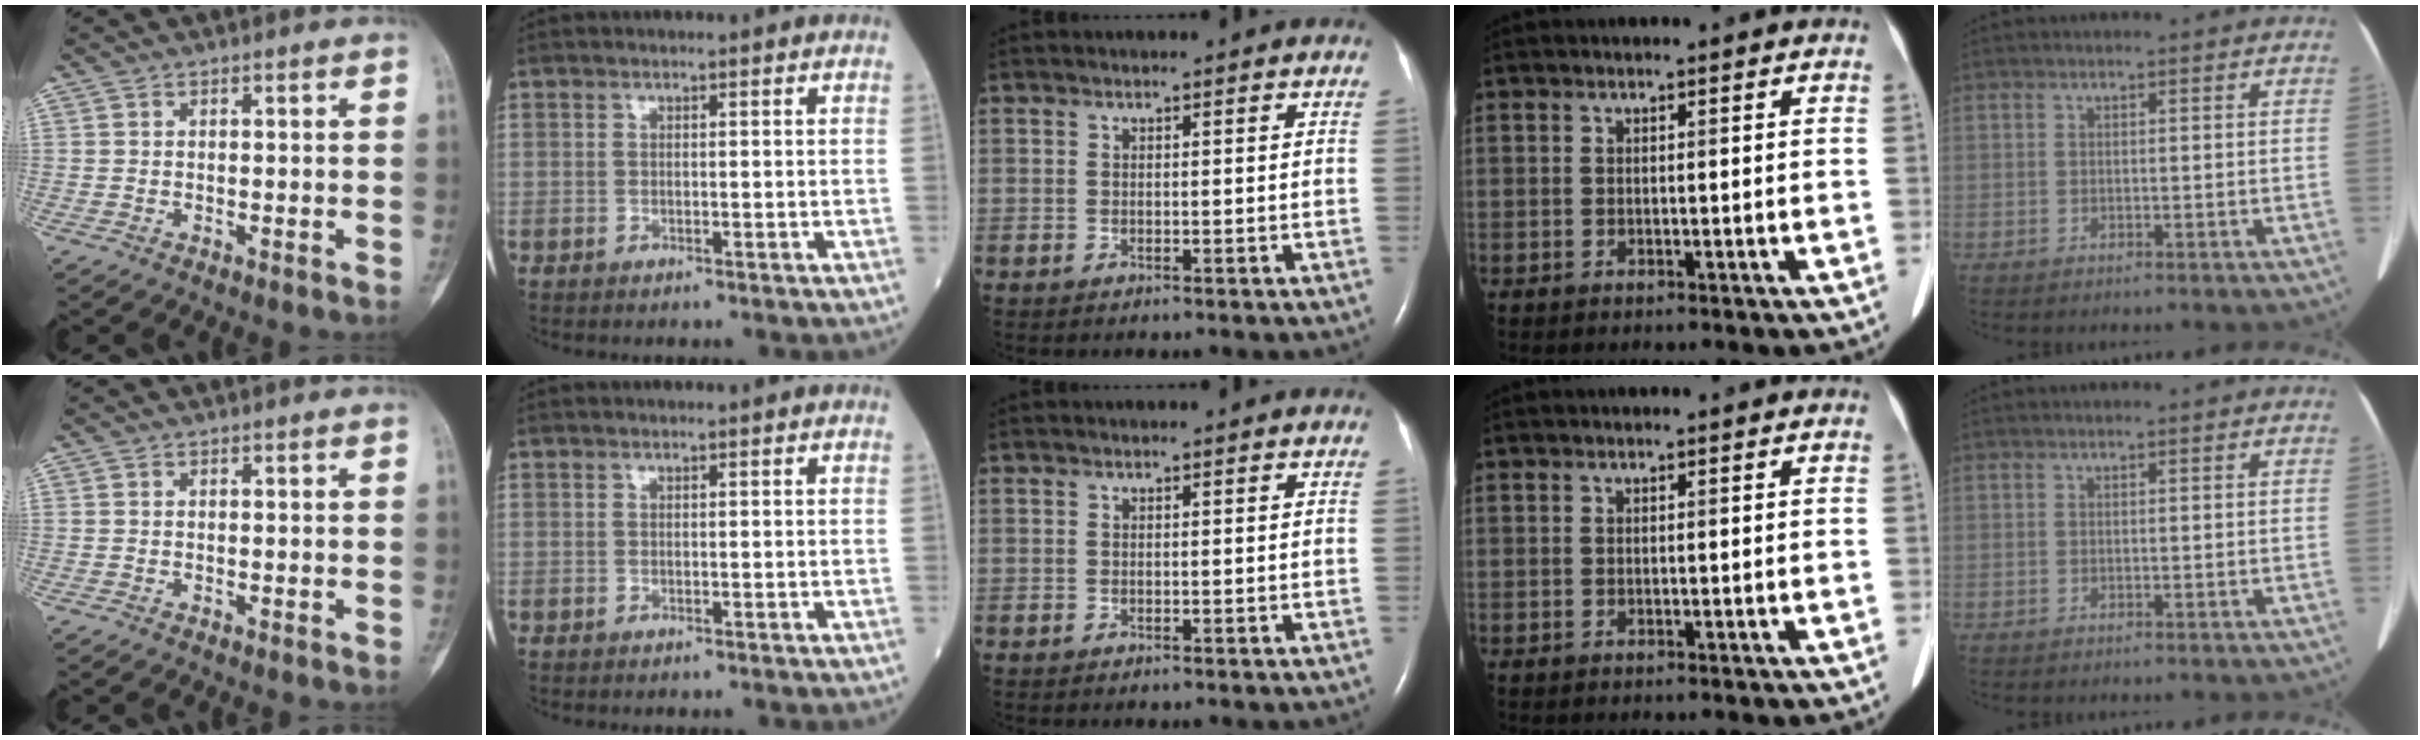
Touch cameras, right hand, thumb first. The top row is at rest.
{}